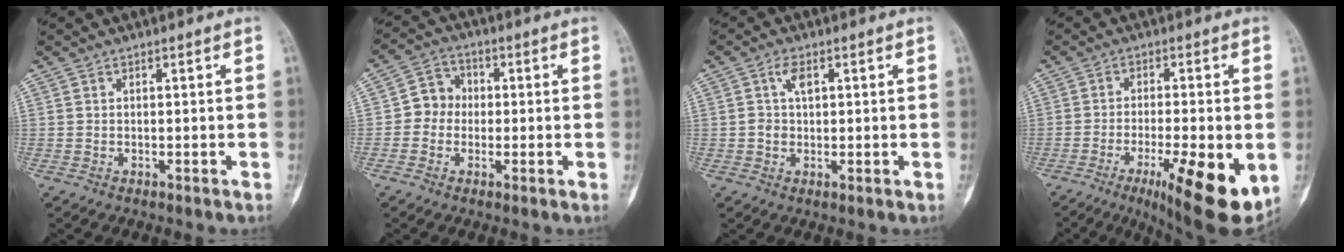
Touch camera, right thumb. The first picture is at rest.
{"total": 5.6, "force": [-0.6, 5.1, 2.3], "torque": [-0.010, 0.017, -0.024]}
{"total": 3.1, "force": [1.1, 2.0, 2.1], "torque": [-0.031, 0.006, 0.021]}
{"total": 15.8, "force": [-5.2, 4.0, 14.4], "torque": [-0.177, -0.012, -0.064]}